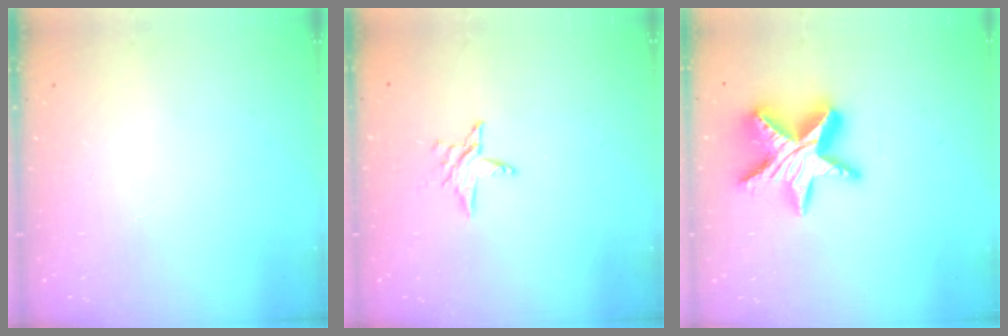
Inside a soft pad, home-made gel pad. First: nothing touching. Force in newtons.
{"total": 4.8, "press": 4.7, "slide": 0.5}
{"total": 17.2, "press": 17.2, "slide": 1.2}